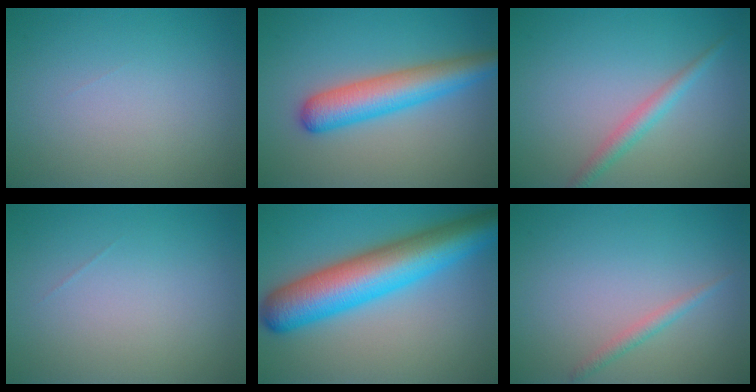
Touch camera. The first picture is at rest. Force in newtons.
{"total": 5.5, "press": 5.5, "slide": 0.2}
{"total": 2.0, "press": 2.0, "slide": 0.0}
{"total": 0.0}
{"total": 10.3, "press": 10.2, "slide": 0.3}
{"total": 1.2, "press": 1.2, "slide": 0.0}